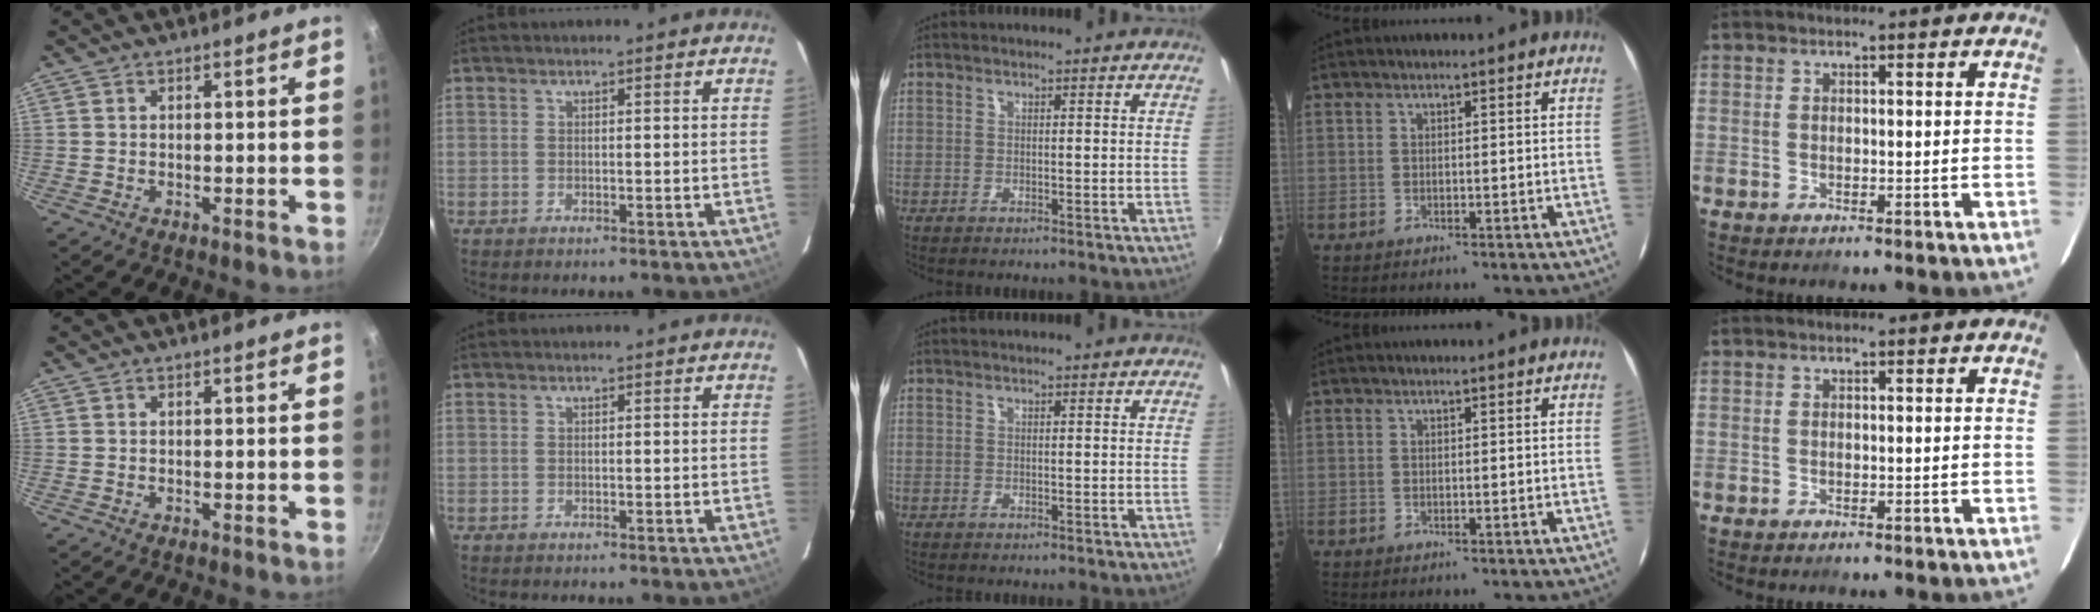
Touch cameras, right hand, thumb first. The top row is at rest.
{}